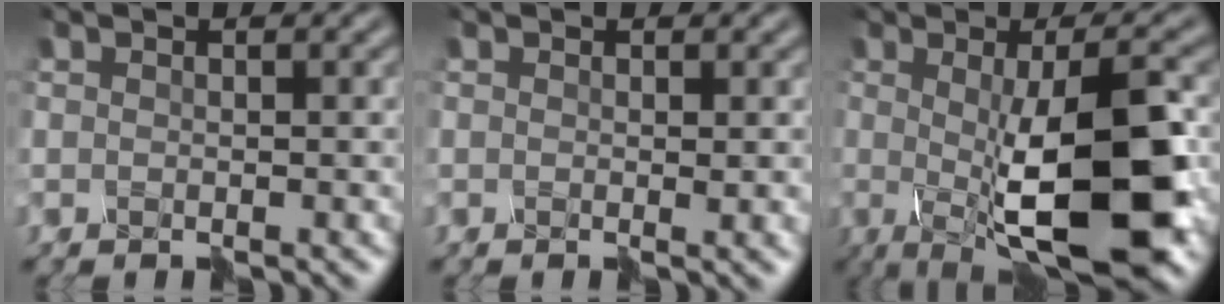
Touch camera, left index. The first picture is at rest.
{"total": 0.9, "force": [0.4, -0.2, 0.8], "torque": [-0.010, -0.001, 0.006]}
{"total": 11.7, "force": [-2.0, 2.7, 11.2], "torque": [-0.160, 0.000, -0.032]}